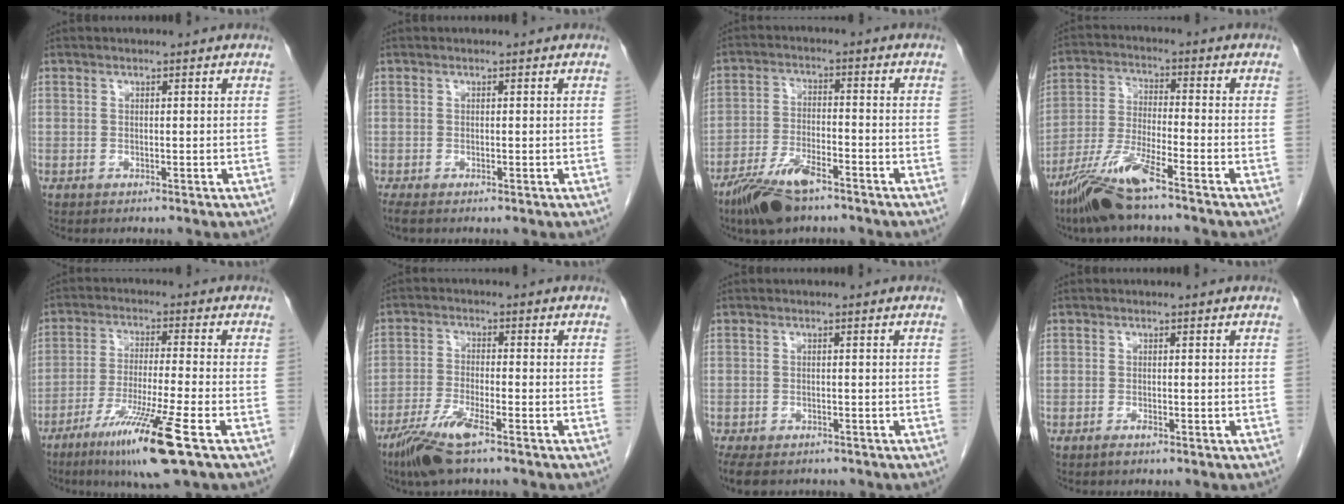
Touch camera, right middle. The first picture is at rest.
{"total": 1.3, "force": [-0.9, 0.4, 0.9], "torque": [-0.015, -0.004, -0.014]}
{"total": 9.1, "force": [-6.5, 2.6, 5.7], "torque": [-0.115, -0.013, -0.120]}
{"total": 9.7, "force": [-7.1, 0.3, 6.7], "torque": [-0.142, -0.026, -0.139]}
{"total": 12.3, "force": [-6.7, -0.7, 10.3], "torque": [-0.200, -0.039, -0.118]}
{"total": 7.5, "force": [-5.0, 0.8, 5.5], "torque": [-0.116, -0.017, -0.095]}
{"total": 9.7, "force": [-7.1, 4.8, 4.5], "torque": [-0.099, -0.013, -0.097]}
{"total": 1.1, "force": [-0.7, 0.3, 0.7], "torque": [-0.013, 0.000, -0.010]}